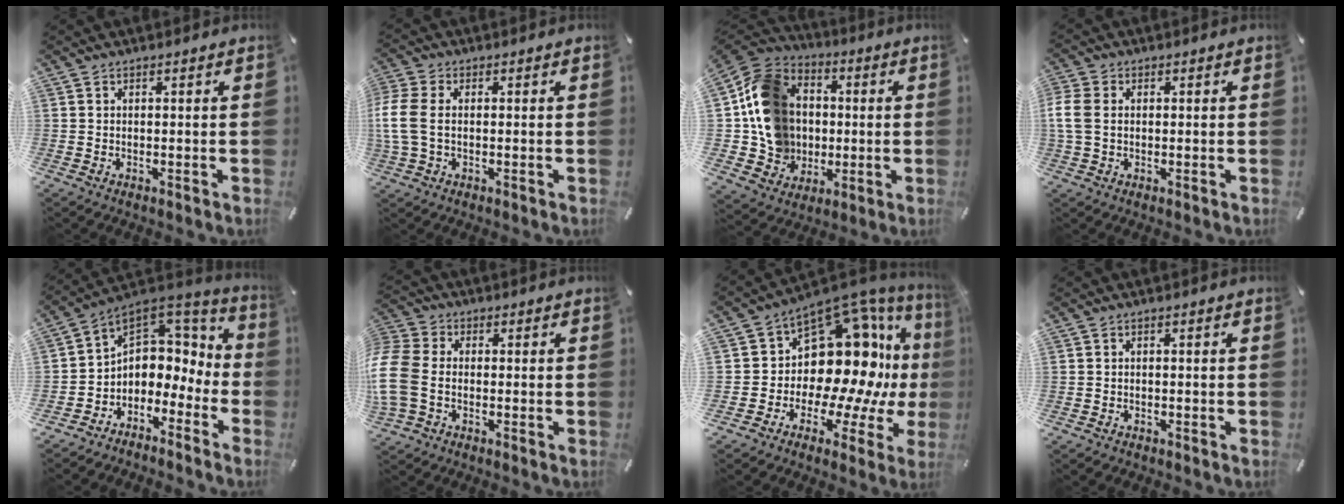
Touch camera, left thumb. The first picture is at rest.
{"total": 7.3, "force": [-0.2, 4.9, 5.4], "torque": [-0.135, -0.002, -0.006]}
{"total": 16.2, "force": [0.0, 14.9, 6.4], "torque": [-0.112, 0.014, 0.013]}
{"total": 5.3, "force": [0.3, 3.9, 3.7], "torque": [-0.095, 0.001, 0.001]}
{"total": 6.1, "force": [0.7, 5.9, 1.2], "torque": [-0.027, -0.025, 0.021]}
{"total": 9.6, "force": [-1.7, 7.2, 6.2], "torque": [-0.148, 0.010, -0.028]}
{"total": 18.7, "force": [5.0, 13.5, 11.9], "torque": [-0.154, -0.093, 0.107]}
{"total": 0.8, "force": [-0.6, 0.6, 0.2], "torque": [-0.004, 0.001, -0.014]}